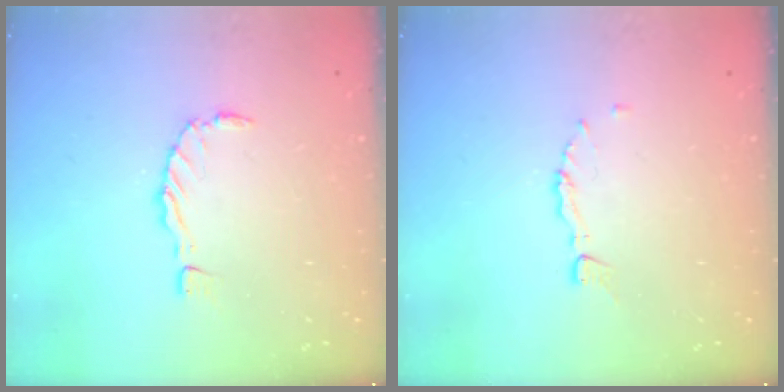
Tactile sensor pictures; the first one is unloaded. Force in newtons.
{"total": 3.3, "press": 3.2, "slide": 0.3}